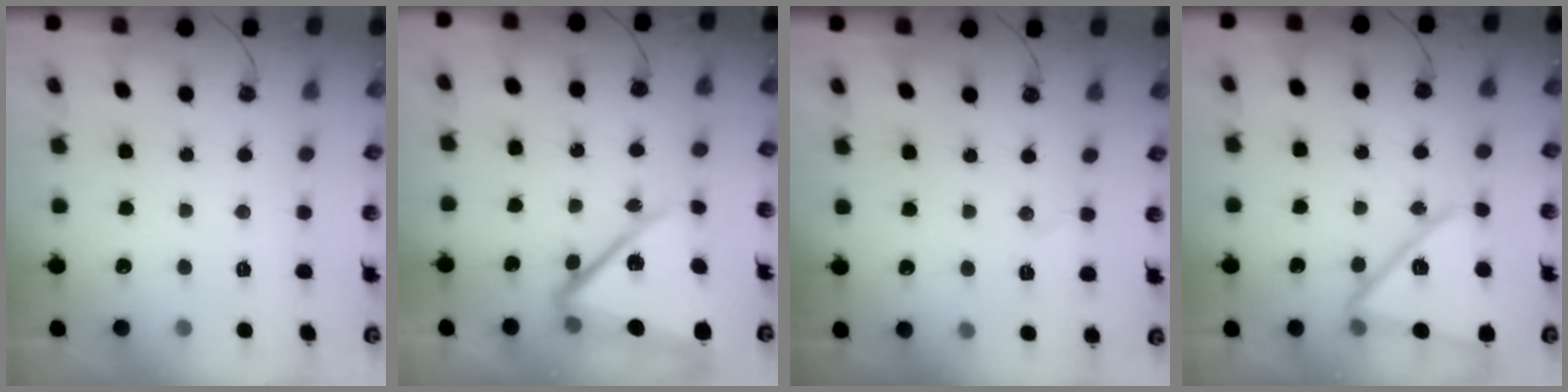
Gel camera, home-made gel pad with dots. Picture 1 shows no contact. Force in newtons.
{"total": 13.9, "press": 13.8, "slide": 1.5}
{"total": 4.4, "press": 4.3, "slide": 0.9}
{"total": 16.0, "press": 14.6, "slide": 6.4}